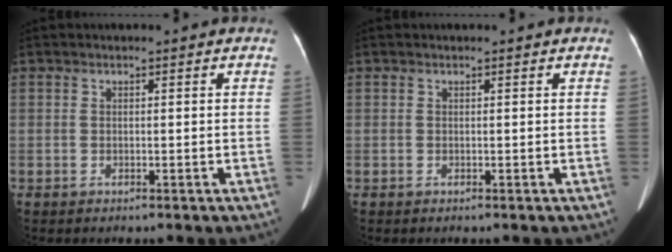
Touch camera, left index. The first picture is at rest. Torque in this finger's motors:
{"motor_torque": [-0.02, 0.02, 0.00, -0.01]}